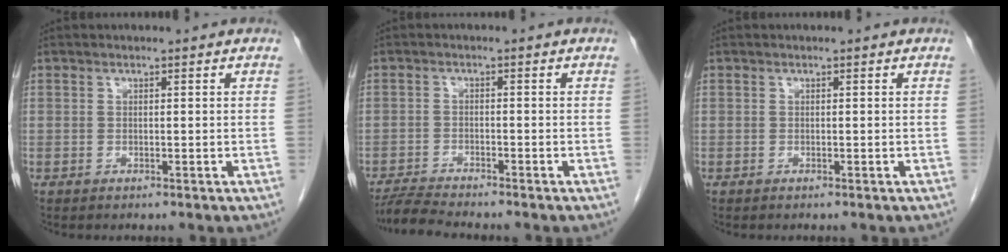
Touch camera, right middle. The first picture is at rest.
{"total": 4.5, "force": [-4.3, -0.6, 1.2], "torque": [-0.024, -0.023, -0.078]}
{"total": 0.0}